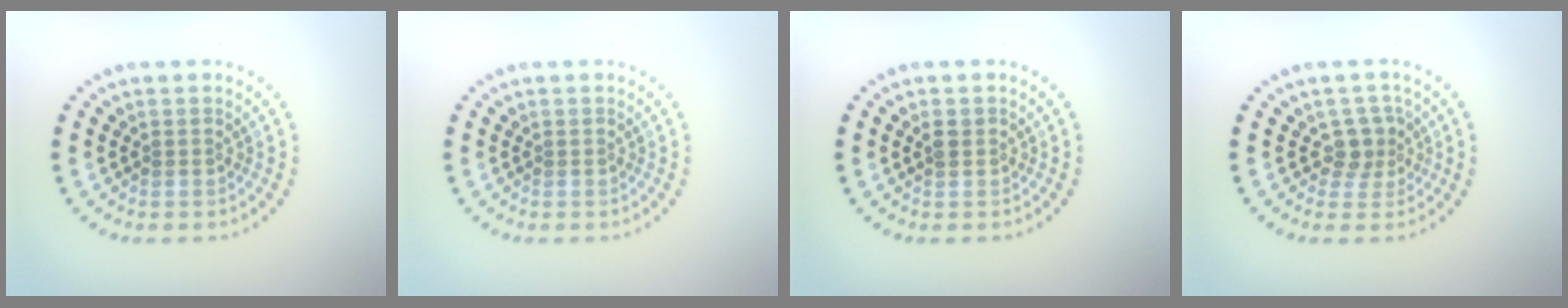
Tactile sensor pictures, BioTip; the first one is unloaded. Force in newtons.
{"total": 0.0}
{"total": 1.3, "press": 1.2, "slide": 0.4}
{"total": 2.3, "press": 1.8, "slide": 1.3}